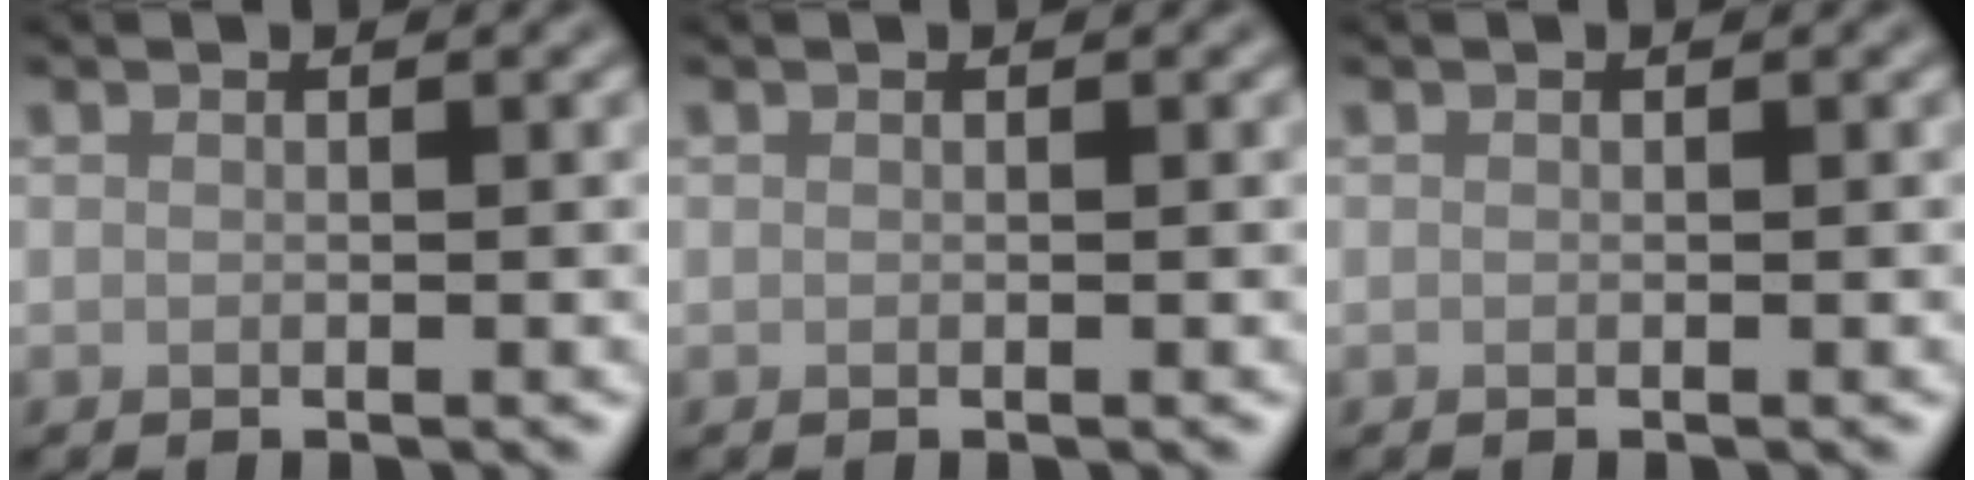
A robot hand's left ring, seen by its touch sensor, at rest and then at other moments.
{"total": 0.0}
{"total": 0.0}